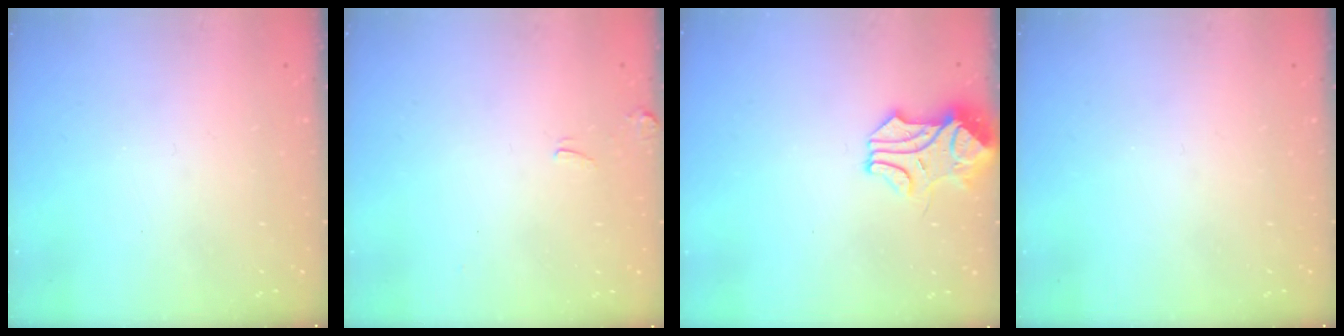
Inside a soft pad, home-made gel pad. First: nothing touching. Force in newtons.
{"total": 2.6, "press": 2.5, "slide": 0.2}
{"total": 1.1, "press": 0.5, "slide": 1.0}
{"total": 0.0}